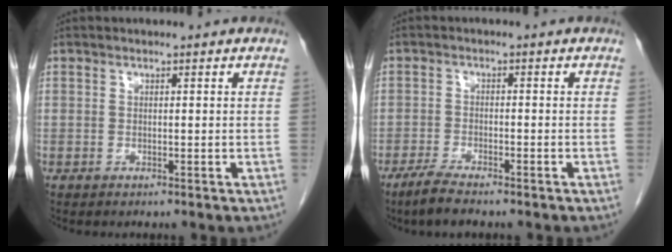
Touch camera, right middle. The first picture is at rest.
{"total": 4.4, "force": [-3.4, 0.6, 2.6], "torque": [-0.056, -0.008, -0.060]}